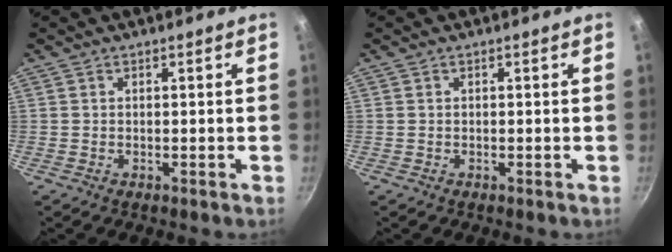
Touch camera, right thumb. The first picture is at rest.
{"total": 0.0}